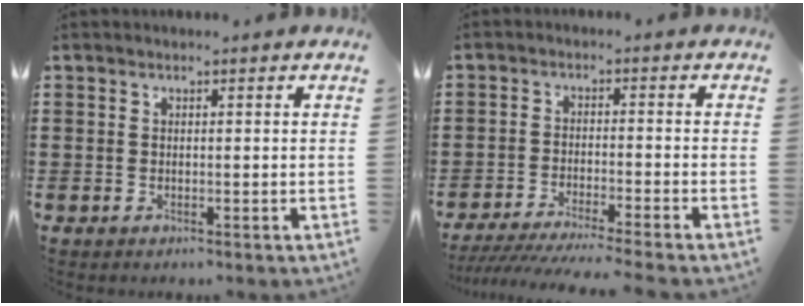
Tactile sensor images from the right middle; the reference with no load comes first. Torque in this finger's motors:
{"motor_torque": [0.06, 0.03, 0.29, 0.12]}